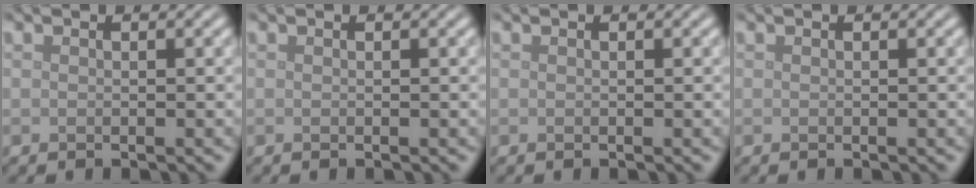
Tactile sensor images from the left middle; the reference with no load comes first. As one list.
[{"total": 0.0}, {"total": 0.0}, {"total": 0.0}]